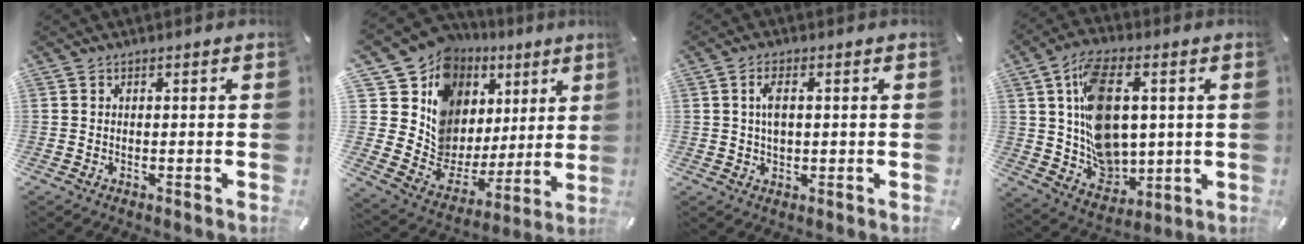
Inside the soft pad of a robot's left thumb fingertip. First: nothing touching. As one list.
[{"total": 13.4, "force": [6.8, 10.9, 3.8], "torque": [-0.075, -0.082, 0.144]}, {"total": 4.0, "force": [0.7, 2.0, 3.4], "torque": [-0.064, 0.005, 0.008]}, {"total": 16.0, "force": [3.5, 11.3, 10.7], "torque": [-0.182, -0.009, 0.069]}]